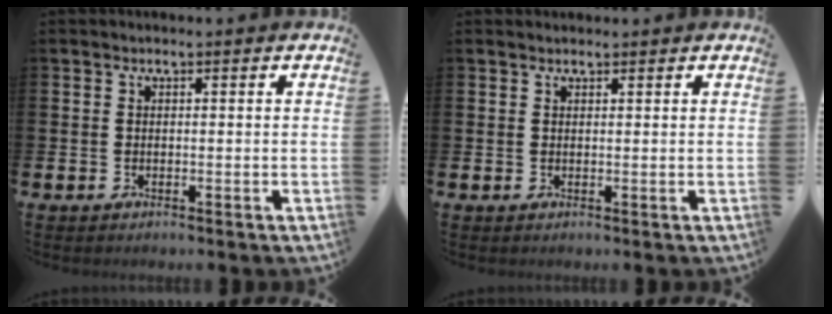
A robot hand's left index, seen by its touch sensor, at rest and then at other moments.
{"total": 0.9, "force": [0.8, 0.3, 0.0], "torque": [0.007, -0.001, 0.014]}